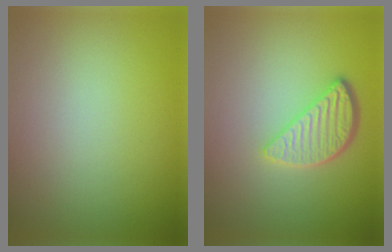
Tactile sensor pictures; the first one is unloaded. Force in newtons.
{"total": 3.6, "press": 3.0, "slide": 2.0}